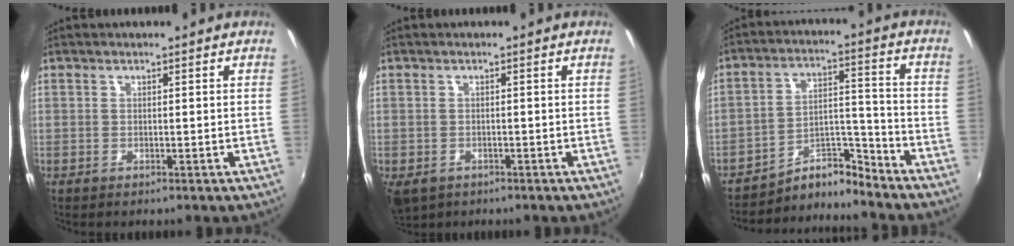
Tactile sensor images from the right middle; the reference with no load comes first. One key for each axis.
{"total": 5.8, "fx": -2.9, "fy": 4.0, "fz": 3.1, "tx": -0.067, "ty": -0.022, "tz": -0.044}
{"total": 7.0, "fx": -7.0, "fy": 0.2, "fz": -0.2, "tx": -0.003, "ty": 0.039, "tz": -0.133}